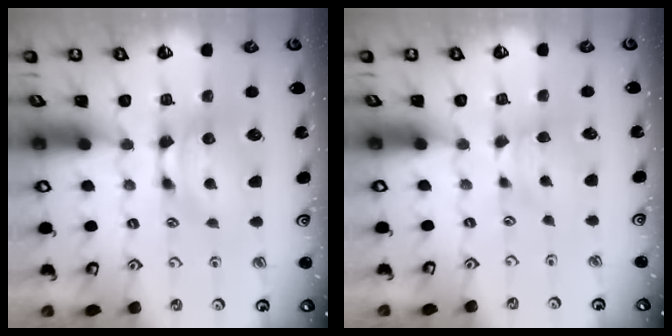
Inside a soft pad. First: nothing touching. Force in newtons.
{"total": 2.5, "press": 2.5, "slide": 0.4}